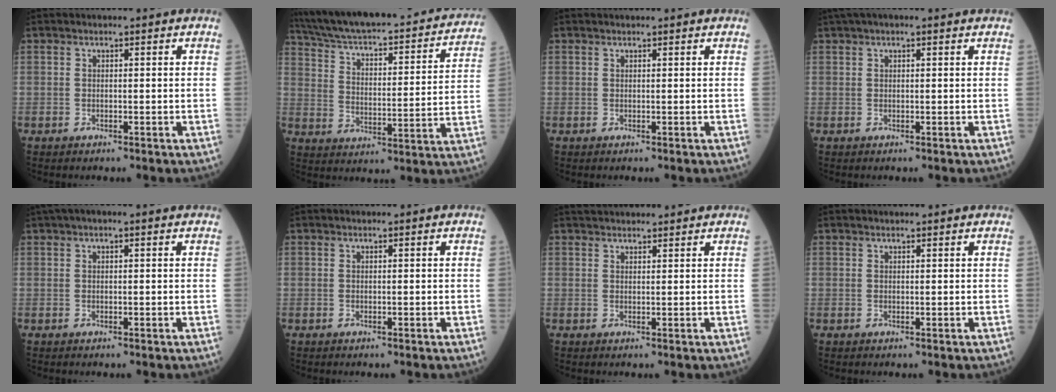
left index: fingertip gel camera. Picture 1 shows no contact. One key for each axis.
{"total": 30.1, "fx": 26.6, "fy": 5.5, "fz": 12.8, "tx": -0.215, "ty": -0.032, "tz": 0.347}
{"total": 1.0, "fx": 1.0, "fy": 0.0, "fz": 0.3, "tx": -0.006, "ty": 0.010, "tz": 0.015}
{"total": 4.2, "fx": 3.2, "fy": 0.3, "fz": 2.7, "tx": -0.048, "ty": 0.039, "tz": 0.049}
{"total": 2.9, "fx": 1.9, "fy": 0.3, "fz": 2.1, "tx": -0.039, "ty": 0.032, "tz": 0.029}
{"total": 0.0}
{"total": 5.7, "fx": 5.4, "fy": 0.9, "fz": 1.7, "tx": -0.021, "ty": 0.038, "tz": 0.077}
{"total": 2.0, "fx": 1.8, "fy": 0.2, "fz": 0.6, "tx": -0.008, "ty": 0.014, "tz": 0.023}